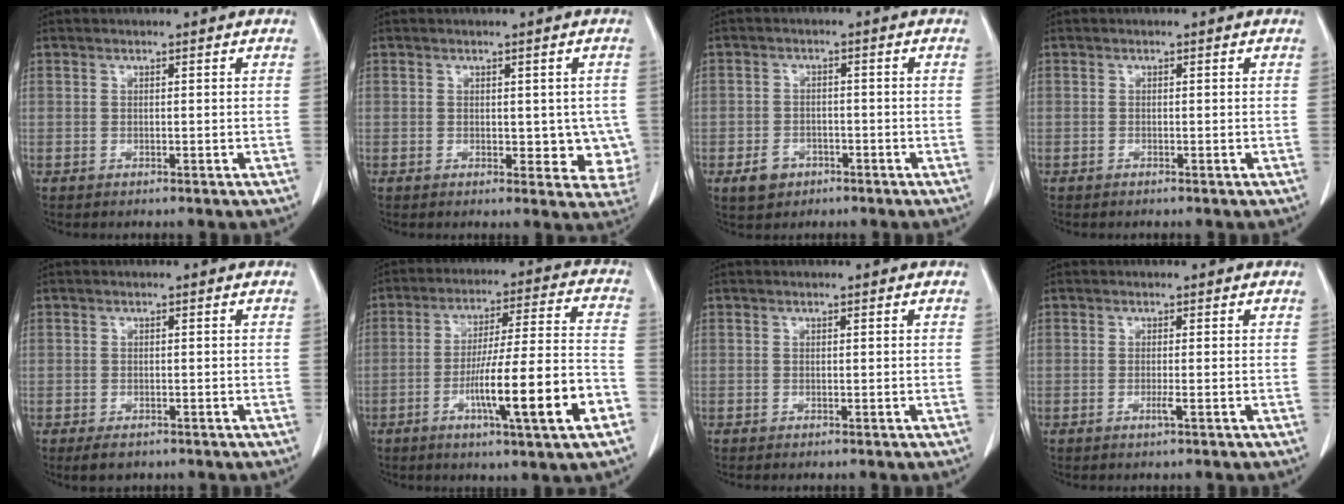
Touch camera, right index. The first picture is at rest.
{"total": 5.7, "force": [-0.1, 3.5, 4.5], "torque": [-0.023, 0.001, 0.004]}
{"total": 3.8, "force": [-2.1, 2.9, 1.2], "torque": [-0.020, 0.007, -0.027]}
{"total": 0.0}
{"total": 2.3, "force": [-1.5, 1.4, 1.1], "torque": [-0.019, -0.002, -0.016]}
{"total": 16.0, "force": [-6.1, 0.4, 14.9], "torque": [-0.241, 0.000, -0.091]}
{"total": 0.0}
{"total": 1.0, "force": [-0.3, -0.2, 1.0], "torque": [-0.018, 0.000, -0.005]}